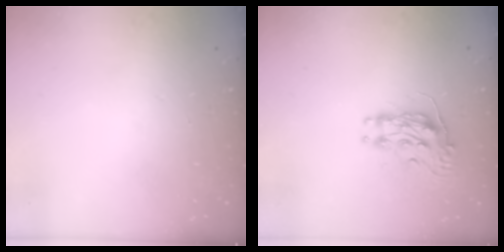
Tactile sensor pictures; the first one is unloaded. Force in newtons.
{"total": 9.3, "press": 9.3, "slide": 0.1}